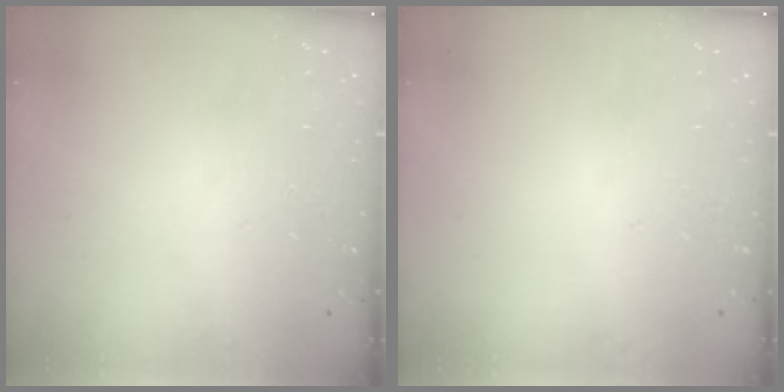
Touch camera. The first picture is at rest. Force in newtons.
{"total": 0.0}